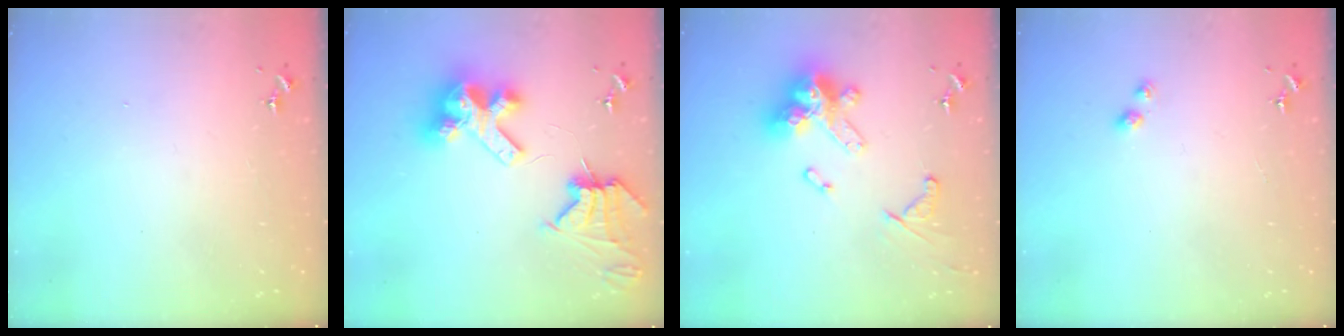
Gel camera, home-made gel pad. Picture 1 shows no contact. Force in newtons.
{"total": 14.8, "press": 14.7, "slide": 1.7}
{"total": 18.5, "press": 18.4, "slide": 1.7}
{"total": 2.9, "press": 2.9, "slide": 0.5}